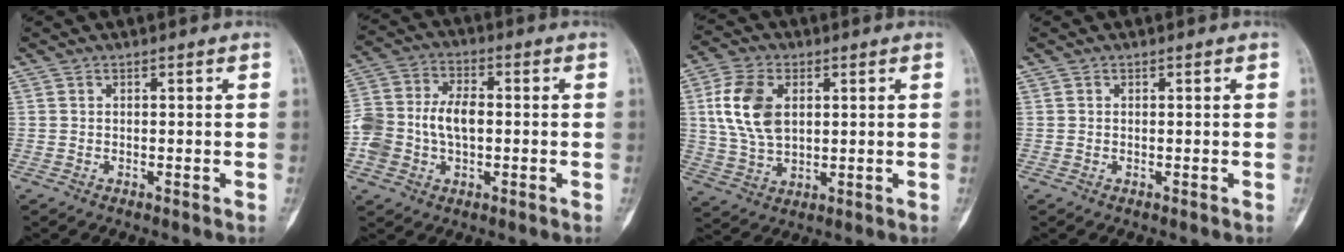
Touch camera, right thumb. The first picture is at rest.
{"total": 11.4, "force": [-1.3, 7.5, 8.4], "torque": [-0.165, 0.033, -0.027]}
{"total": 11.4, "force": [2.3, 7.3, 8.4], "torque": [-0.164, 0.001, 0.048]}
{"total": 0.0}